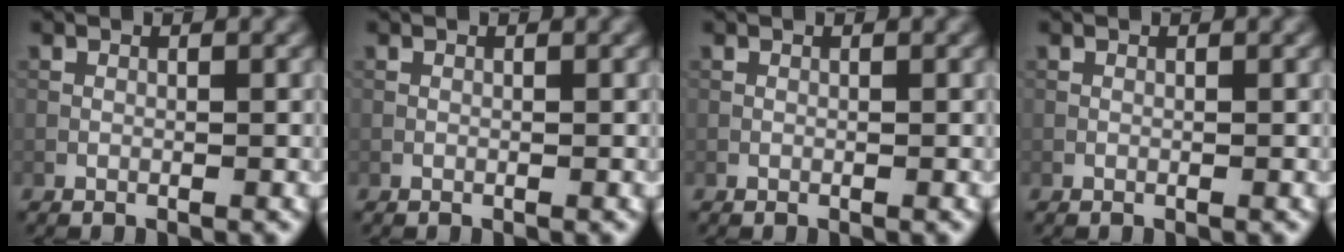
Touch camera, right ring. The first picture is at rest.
{"total": 0.0}
{"total": 0.0}
{"total": 0.0}